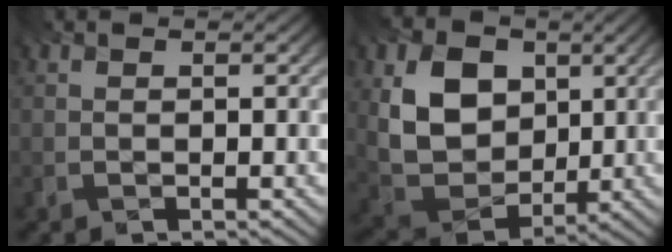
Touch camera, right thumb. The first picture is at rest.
{"total": 10.4, "force": [1.7, 8.1, 6.3], "torque": [-0.153, -0.008, 0.022]}